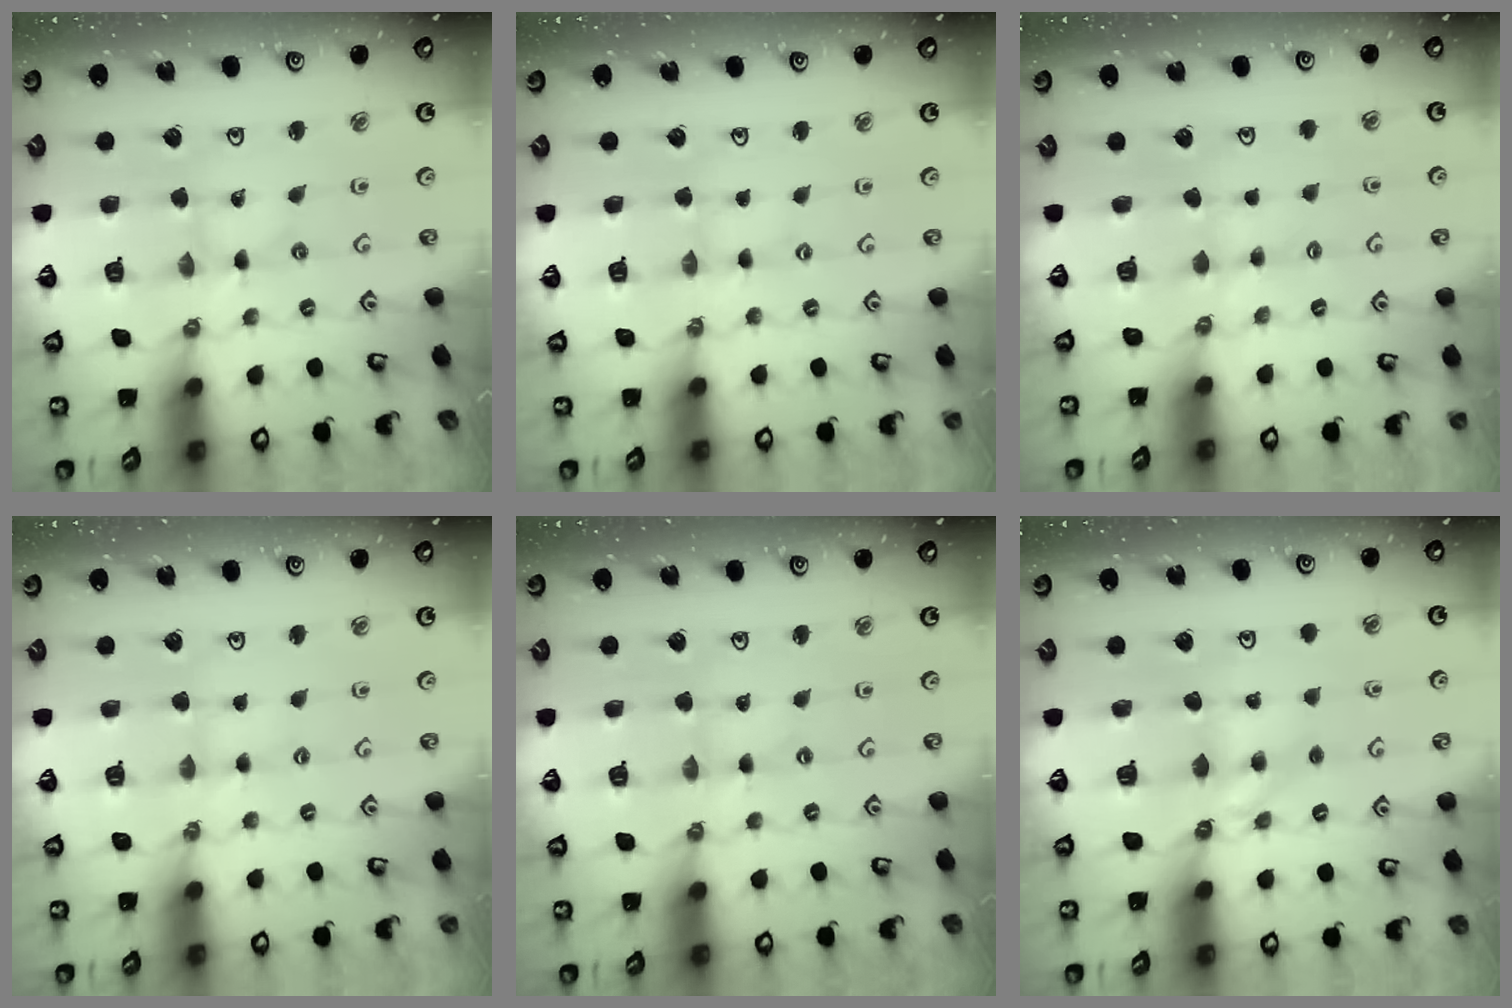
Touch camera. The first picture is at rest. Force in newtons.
{"total": 0.0}
{"total": 2.1, "press": 2.1, "slide": 0.4}
{"total": 2.8, "press": 2.8, "slide": 0.3}
{"total": 1.1, "press": 1.0, "slide": 0.3}
{"total": 4.9, "press": 4.8, "slide": 0.8}